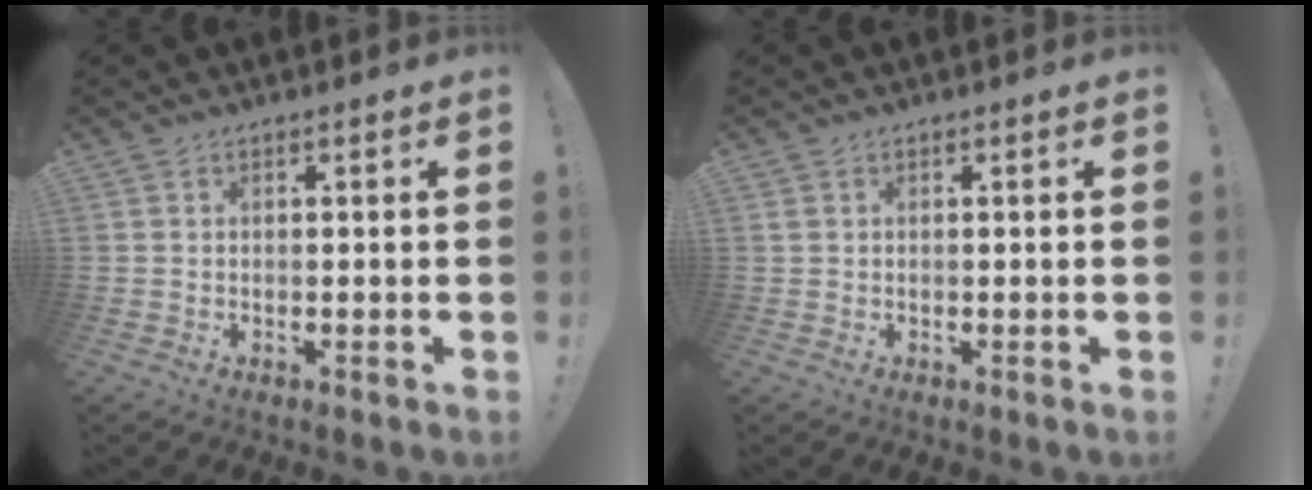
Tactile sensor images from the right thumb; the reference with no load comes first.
{"total": 0.9, "force": [0.5, 0.7, 0.4], "torque": [-0.007, 0.003, 0.008]}